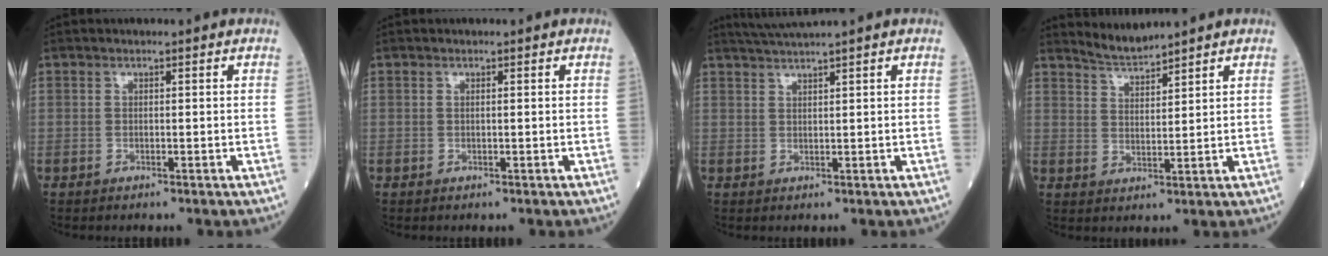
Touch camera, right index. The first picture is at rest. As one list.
[{"total": 0.0}, {"total": 3.2, "force": [2.8, -1.3, 0.9], "torque": [-0.020, 0.004, 0.060]}, {"total": 3.7, "force": [3.7, -0.5, -0.1], "torque": [-0.003, -0.004, 0.077]}]